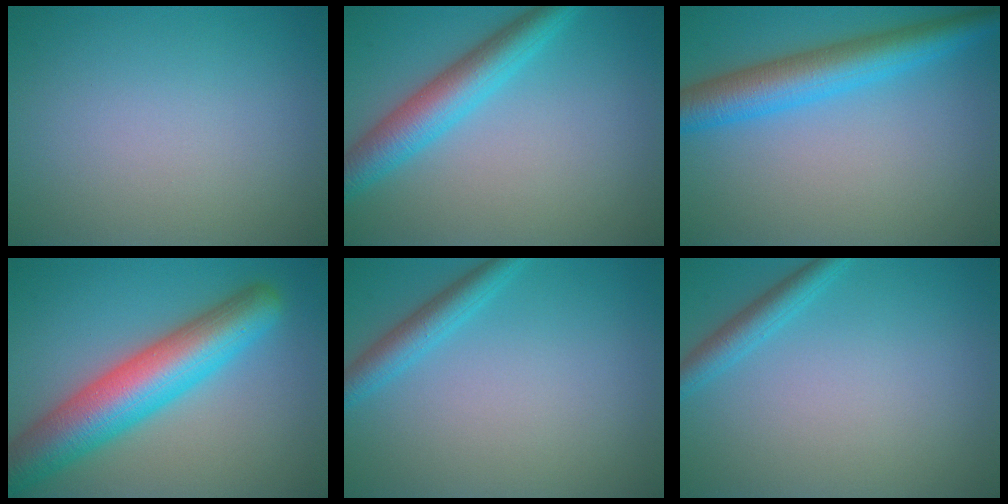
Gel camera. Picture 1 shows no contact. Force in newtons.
{"total": 5.1, "press": 5.1, "slide": 0.2}
{"total": 6.2, "press": 6.2, "slide": 0.1}
{"total": 9.4, "press": 9.4, "slide": 0.3}
{"total": 2.7, "press": 2.7, "slide": 0.2}
{"total": 2.2, "press": 2.2, "slide": 0.1}